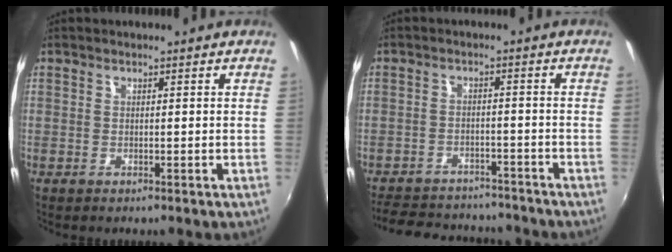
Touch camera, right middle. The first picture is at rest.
{"total": 16.2, "force": [-14.1, 5.6, 5.6], "torque": [-0.133, 0.009, -0.193]}